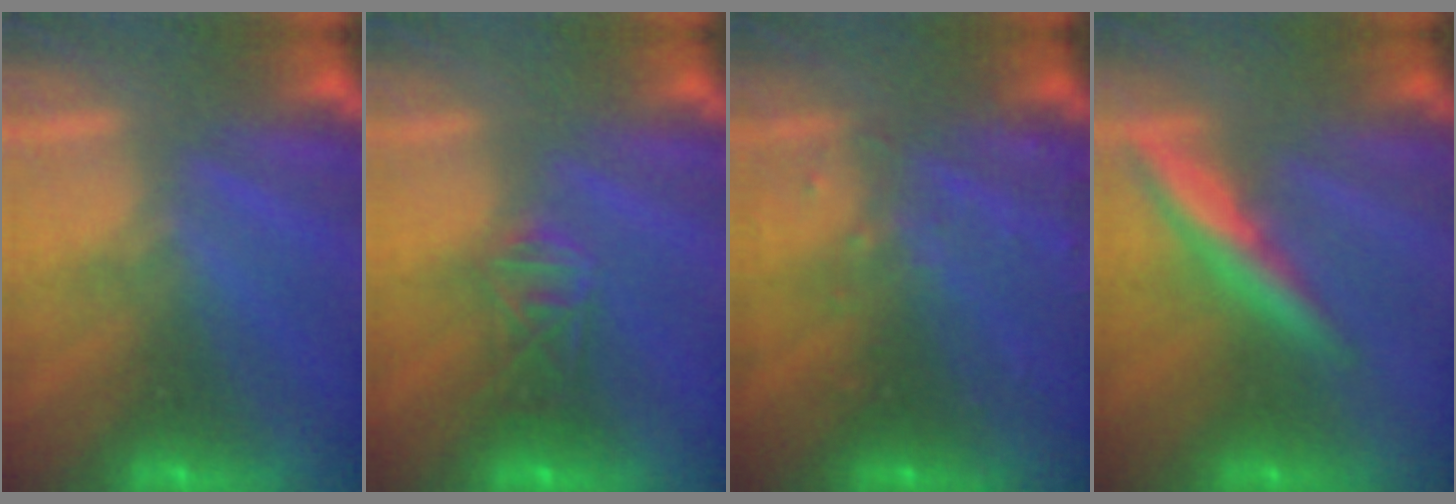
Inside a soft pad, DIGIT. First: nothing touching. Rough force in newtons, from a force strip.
{"total": 2.6}
{"total": 3.2}
{"total": 2.6}